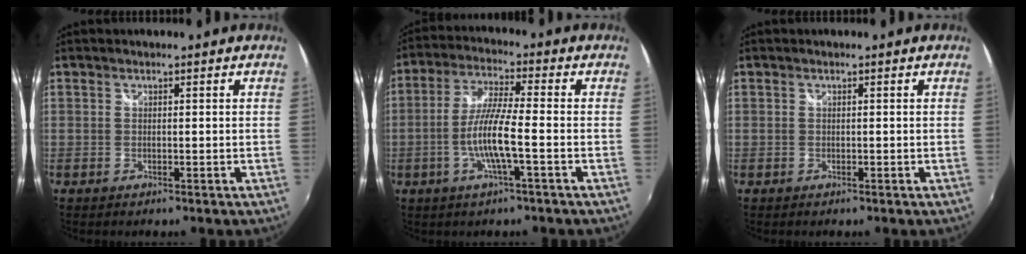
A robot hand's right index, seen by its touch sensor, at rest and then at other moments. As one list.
[{"total": 8.7, "force": [-2.7, 0.3, 8.2], "torque": [-0.171, 0.000, -0.052]}, {"total": 0.0}]